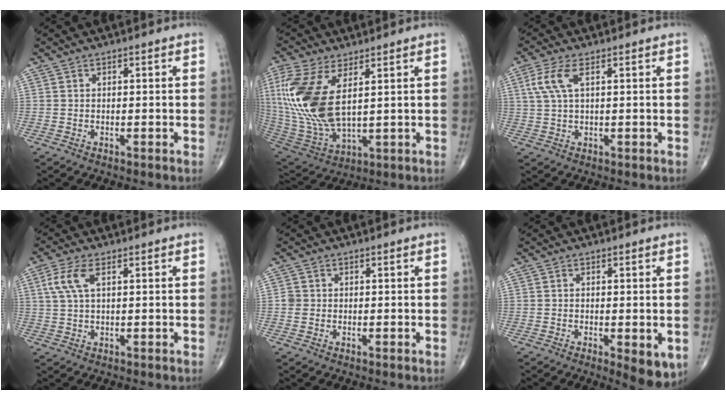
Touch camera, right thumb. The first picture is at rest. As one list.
[{"total": 18.7, "force": [4.7, 8.7, 15.9], "torque": [-0.366, -0.023, 0.101]}, {"total": 5.2, "force": [1.8, 1.9, 4.6], "torque": [-0.119, 0.010, 0.040]}, {"total": 5.2, "force": [1.7, 2.2, 4.4], "torque": [-0.110, 0.010, 0.037]}, {"total": 1.3, "force": [-0.1, 1.3, 0.4], "torque": [-0.002, 0.003, -0.001]}, {"total": 6.1, "force": [-1.9, 2.1, 5.5], "torque": [-0.068, -0.015, -0.023]}]